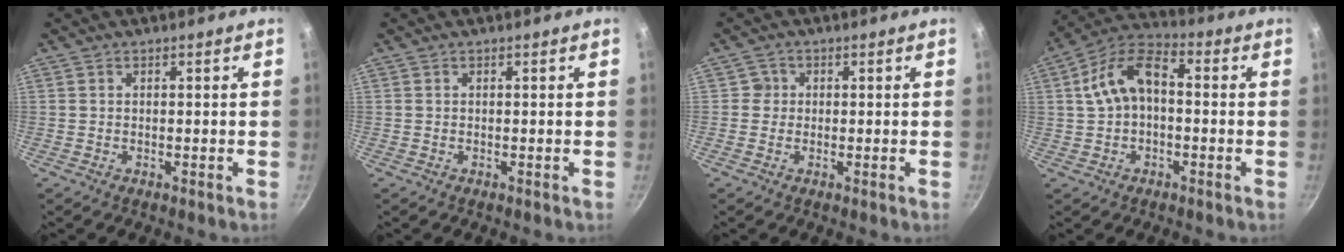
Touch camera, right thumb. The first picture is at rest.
{"total": 0.0}
{"total": 1.9, "force": [0.1, 1.9, 0.2], "torque": [0.012, 0.004, -0.002]}
{"total": 10.8, "force": [0.7, 6.4, 8.6], "torque": [-0.150, 0.043, 0.000]}